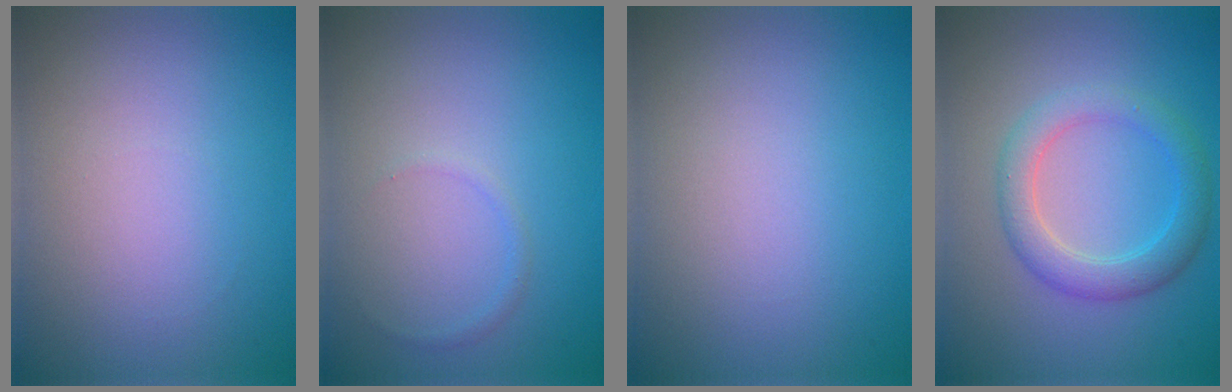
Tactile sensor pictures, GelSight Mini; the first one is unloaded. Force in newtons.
{"total": 0.6, "press": 0.6, "slide": 0.0}
{"total": 0.0}
{"total": 3.7, "press": 3.7, "slide": 0.1}